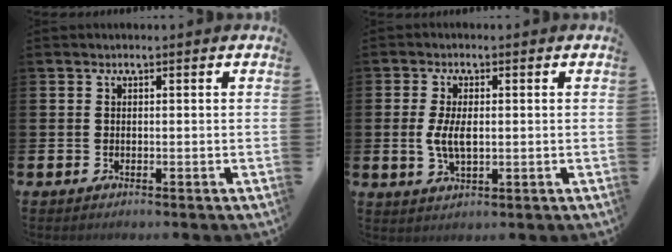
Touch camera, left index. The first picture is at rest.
{"total": 4.3, "force": [0.1, 2.1, 3.8], "torque": [-0.071, 0.000, -0.004]}